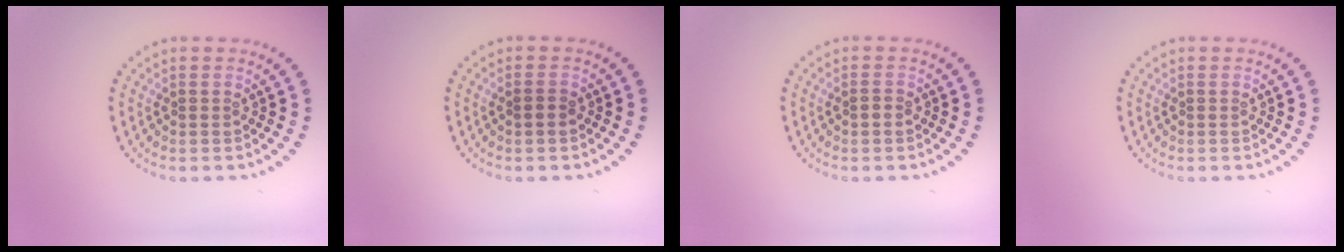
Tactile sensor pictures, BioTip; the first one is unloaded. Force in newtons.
{"total": 0.9, "press": 0.9, "slide": 0.1}
{"total": 0.8, "press": 0.8, "slide": 0.2}
{"total": 0.0}